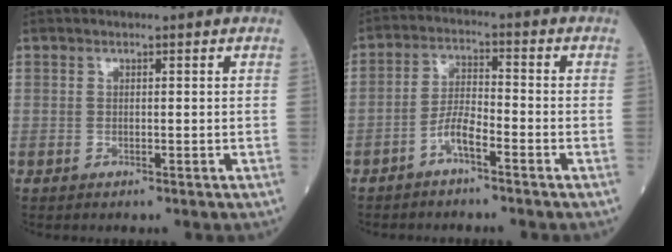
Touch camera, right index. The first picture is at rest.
{"total": 4.5, "force": [-2.8, 0.9, 3.5], "torque": [-0.066, 0.012, -0.054]}